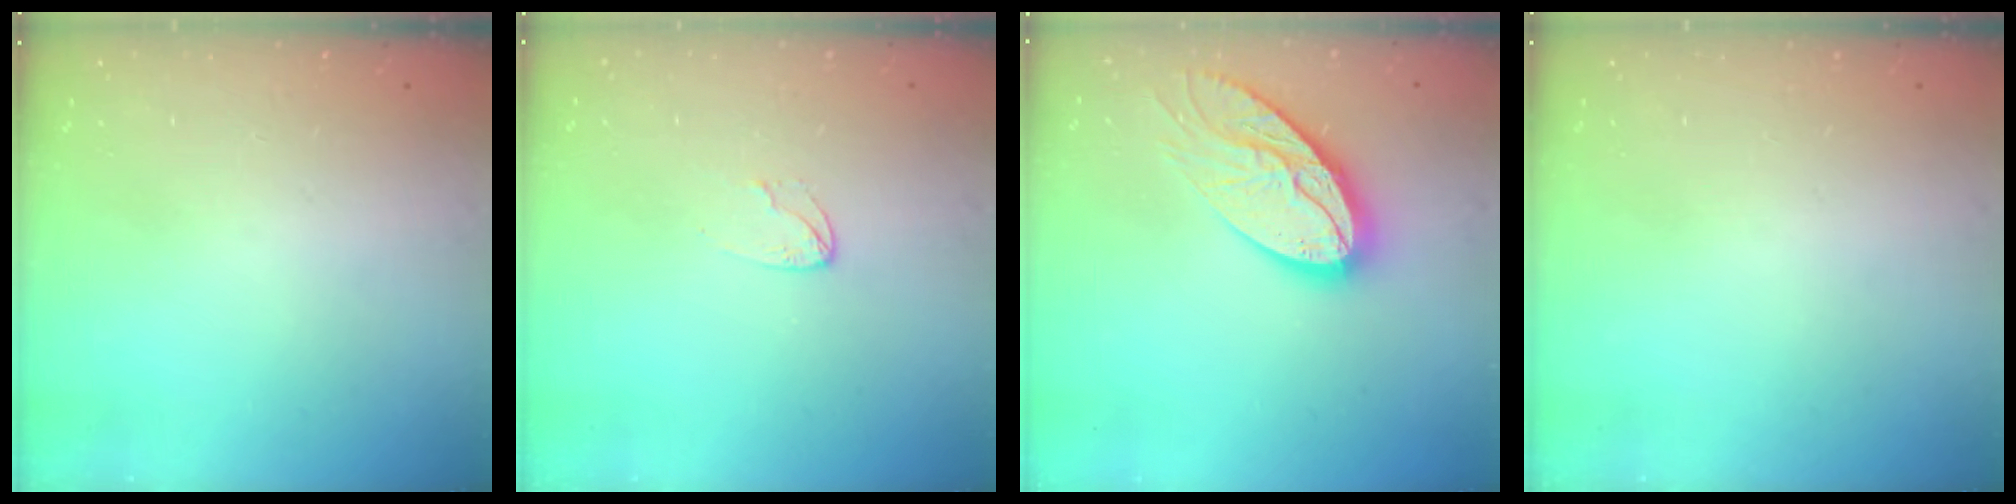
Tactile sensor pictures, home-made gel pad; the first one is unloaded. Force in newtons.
{"total": 3.7, "press": 3.6, "slide": 0.3}
{"total": 16.3, "press": 16.3, "slide": 1.3}
{"total": 0.0}